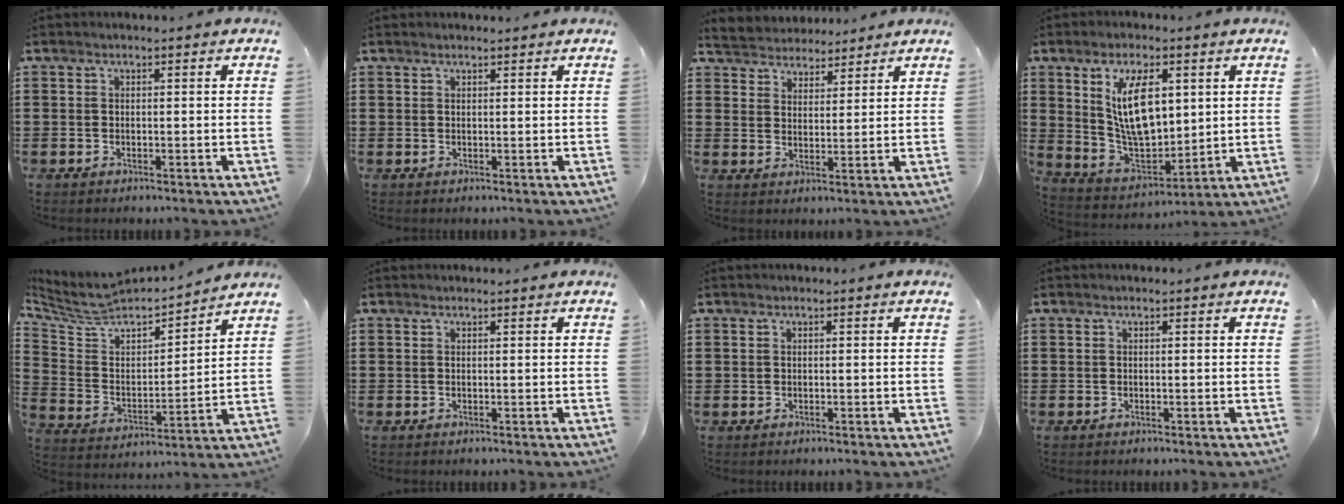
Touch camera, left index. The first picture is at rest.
{"total": 0.7, "force": [0.7, 0.0, 0.2], "torque": [-0.005, 0.000, 0.013]}
{"total": 4.0, "force": [3.7, 1.2, -0.7], "torque": [-0.006, -0.014, 0.068]}
{"total": 11.5, "force": [3.7, 5.8, 9.2], "torque": [-0.174, 0.001, 0.064]}
{"total": 5.9, "force": [5.2, 1.9, 2.0], "torque": [-0.070, -0.039, 0.084]}
{"total": 0.0}
{"total": 0.0}
{"total": 0.0}